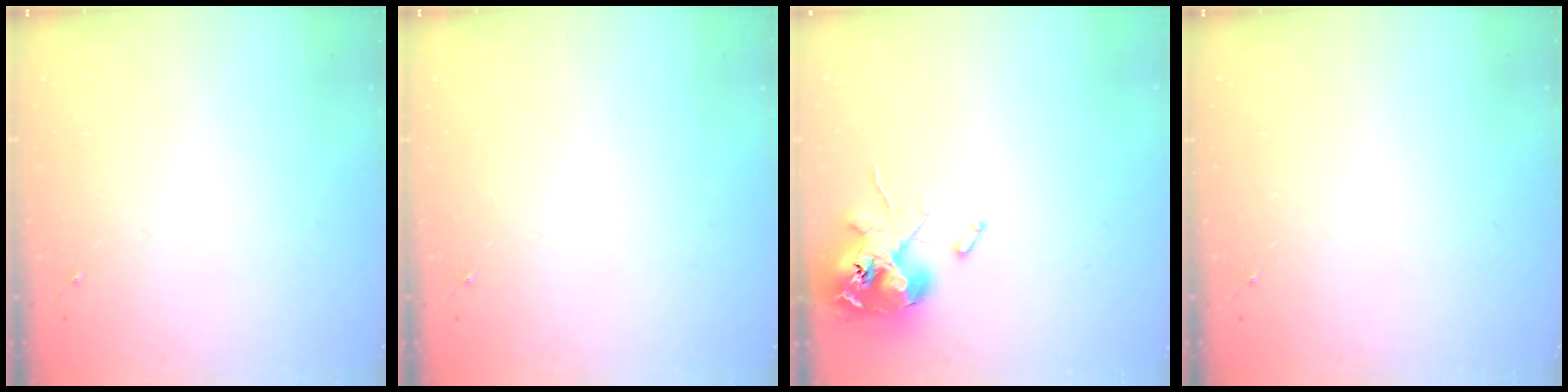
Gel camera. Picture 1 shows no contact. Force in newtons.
{"total": 0.0}
{"total": 12.4, "press": 12.2, "slide": 2.2}
{"total": 0.0}